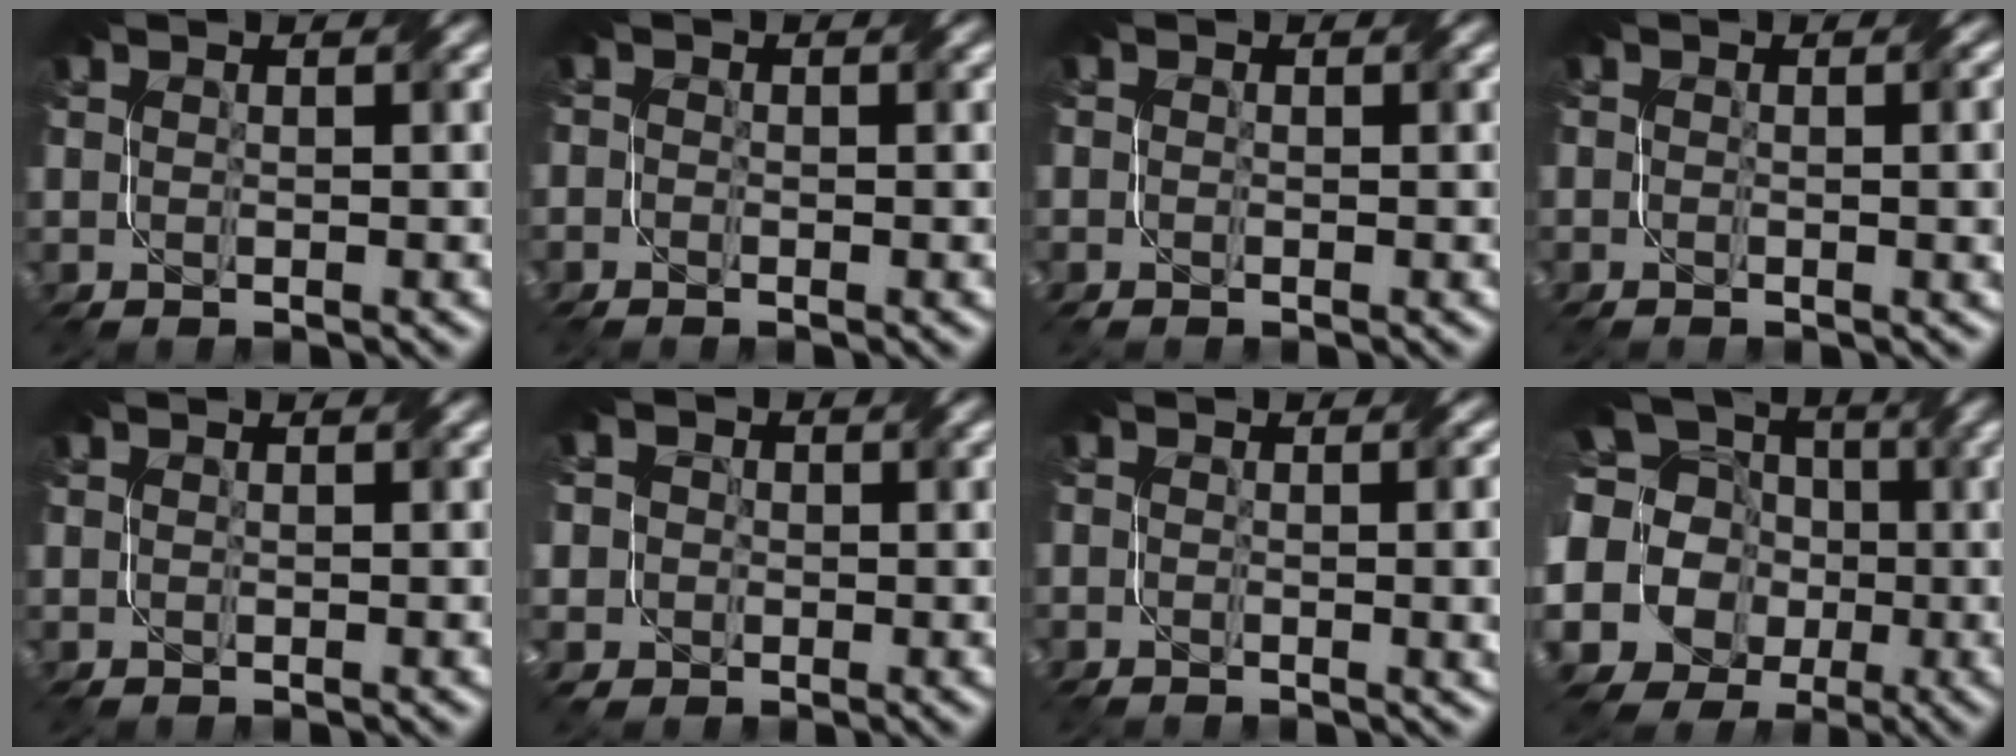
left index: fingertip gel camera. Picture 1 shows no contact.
{"total": 0.8, "force": [-0.7, 0.5, 0.2], "torque": [-0.005, -0.005, -0.015]}
{"total": 0.6, "force": [-0.3, 0.4, 0.2], "torque": [-0.005, -0.004, -0.007]}
{"total": 3.1, "force": [-0.4, 1.4, 2.8], "torque": [-0.023, 0.001, -0.006]}
{"total": 0.0}
{"total": 5.6, "force": [1.0, 5.2, 1.8], "torque": [-0.041, 0.031, -0.011]}
{"total": 4.6, "force": [-0.6, 2.3, 3.9], "torque": [-0.021, 0.002, -0.011]}
{"total": 19.6, "force": [1.0, 17.8, 8.3], "torque": [-0.215, 0.010, -0.030]}